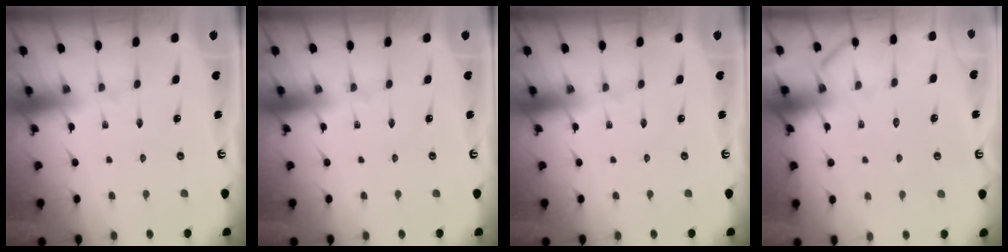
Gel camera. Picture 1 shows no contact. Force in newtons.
{"total": 0.0}
{"total": 0.0}
{"total": 6.7, "press": 6.6, "slide": 0.9}